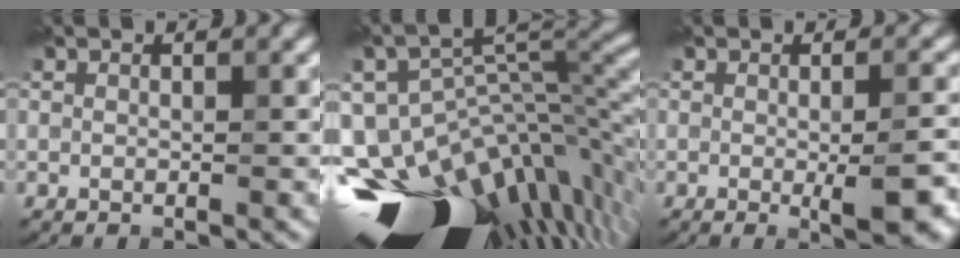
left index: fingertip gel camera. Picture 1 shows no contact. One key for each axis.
{"total": 17.0, "fx": -8.5, "fy": 8.1, "fz": 12.4, "tx": -0.196, "ty": -0.008, "tz": -0.104}
{"total": 4.7, "fx": -0.9, "fy": 1.0, "fz": 4.5, "tx": -0.062, "ty": -0.009, "tz": -0.008}